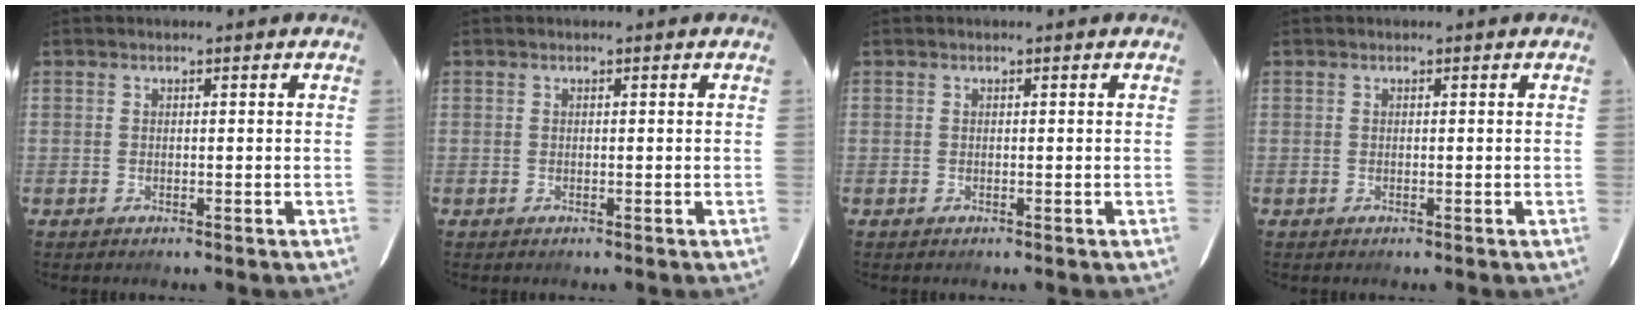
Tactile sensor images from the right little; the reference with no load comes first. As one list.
[{"total": 0.0}, {"total": 0.0}, {"total": 0.0}]